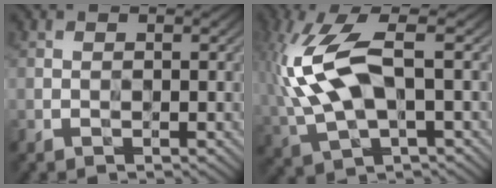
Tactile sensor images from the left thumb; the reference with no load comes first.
{"total": 12.5, "force": [1.8, 5.6, 11.0], "torque": [-0.275, 0.003, 0.036]}